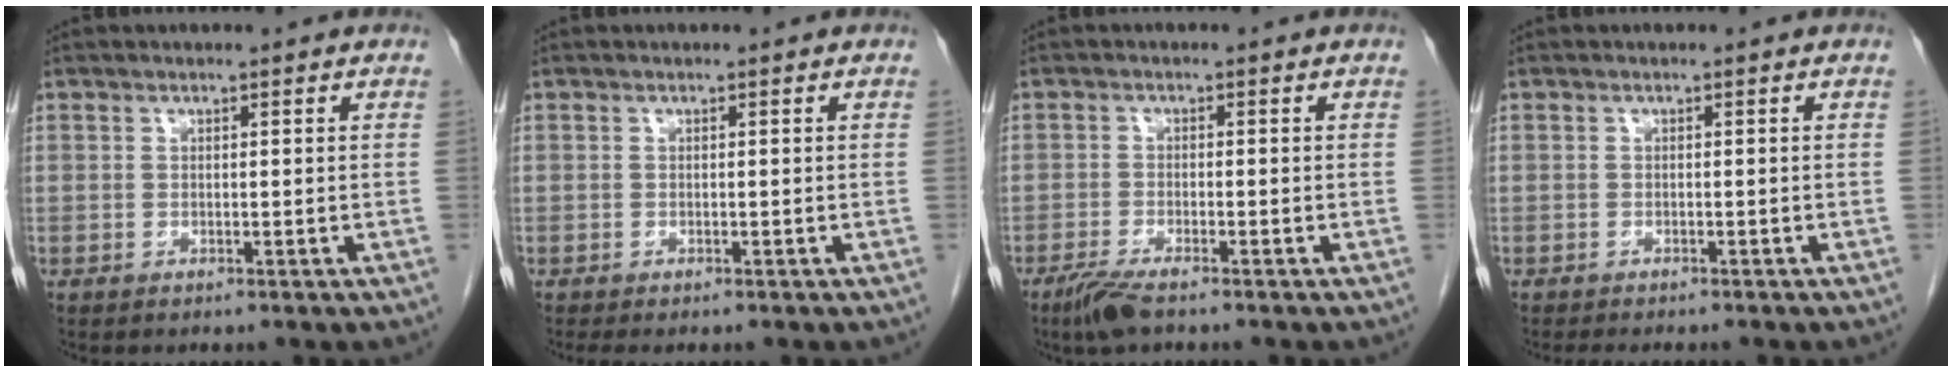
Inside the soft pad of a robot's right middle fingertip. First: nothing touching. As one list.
[{"total": 1.0, "force": [-0.8, 0.1, 0.5], "torque": [-0.010, -0.005, -0.010]}, {"total": 3.9, "force": [-2.9, 0.4, 2.6], "torque": [-0.056, -0.009, -0.057]}, {"total": 4.0, "force": [-3.4, 0.8, 1.9], "torque": [-0.023, -0.009, -0.044]}]